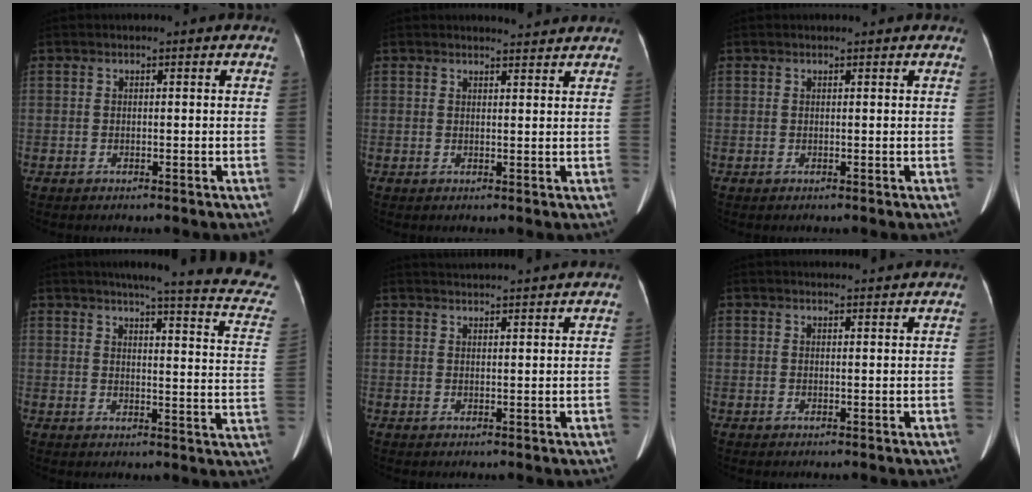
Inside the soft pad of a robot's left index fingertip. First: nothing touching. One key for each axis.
{"total": 3.0, "fx": 3.0, "fy": 0.0, "fz": 0.3, "tx": -0.011, "ty": 0.004, "tz": 0.037}
{"total": 1.2, "fx": 1.1, "fy": 0.2, "fz": 0.4, "tx": -0.010, "ty": 0.007, "tz": 0.014}
{"total": 19.6, "fx": 17.0, "fy": 0.9, "fz": 9.8, "tx": -0.118, "ty": -0.053, "tz": 0.180}
{"total": 7.8, "fx": 7.5, "fy": -0.6, "fz": 2.0, "tx": -0.034, "ty": 0.025, "tz": 0.098}
{"total": 5.4, "fx": 5.3, "fy": 0.2, "fz": 1.2, "tx": -0.018, "ty": 0.019, "tz": 0.058}